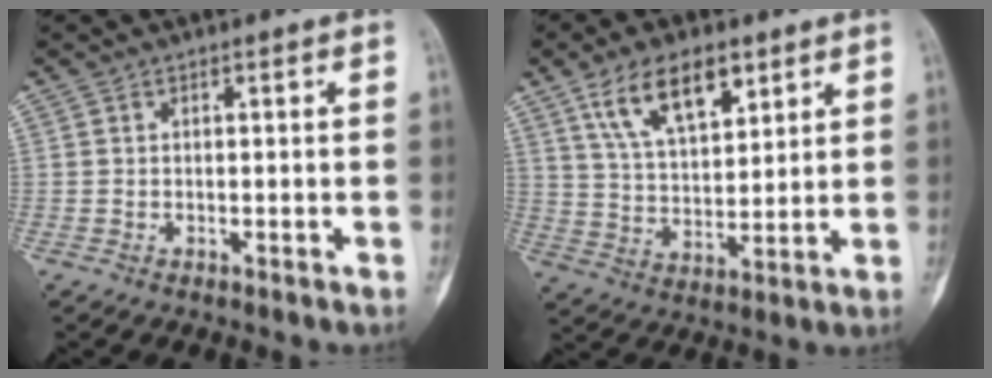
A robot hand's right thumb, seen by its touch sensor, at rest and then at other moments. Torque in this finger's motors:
{"motor_torque": [-1.03, 1.95, 0.42, 0.58, 0.30]}